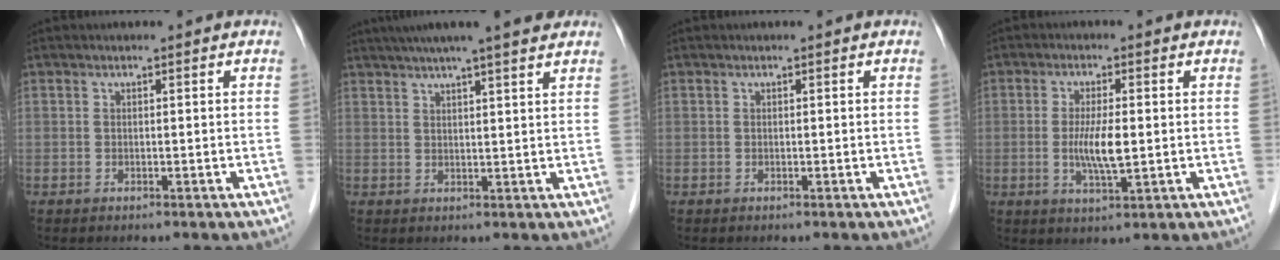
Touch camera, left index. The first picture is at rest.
{"total": 16.6, "force": [14.4, 0.3, 8.2], "torque": [-0.136, 0.019, 0.197]}
{"total": 0.0}
{"total": 5.4, "force": [-0.3, 0.8, 5.4], "torque": [-0.109, -0.010, -0.005]}